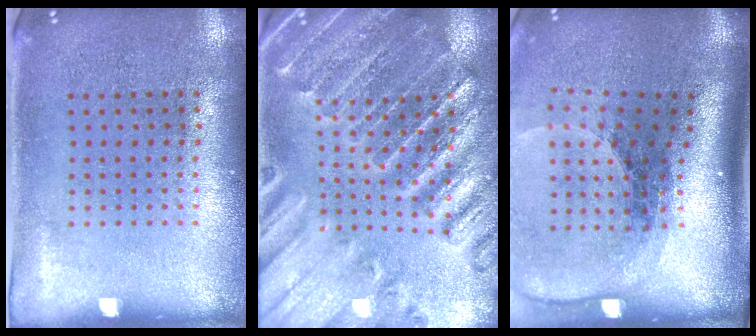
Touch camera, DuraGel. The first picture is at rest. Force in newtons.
{"total": 2.7, "press": 2.7, "slide": 0.4}
{"total": 2.6, "press": 1.9, "slide": 1.8}